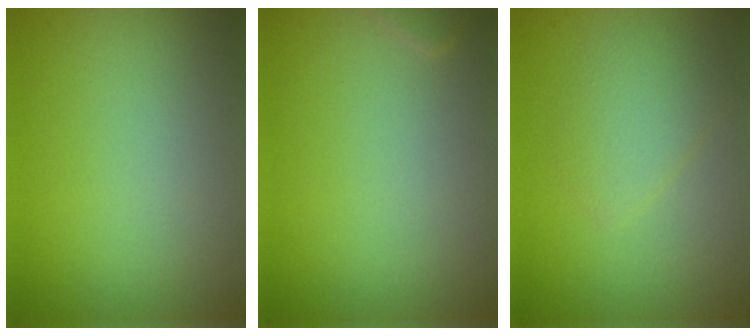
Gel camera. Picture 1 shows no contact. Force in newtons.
{"total": 0.8, "press": 0.8, "slide": 0.0}
{"total": 2.4, "press": 2.4, "slide": 0.1}